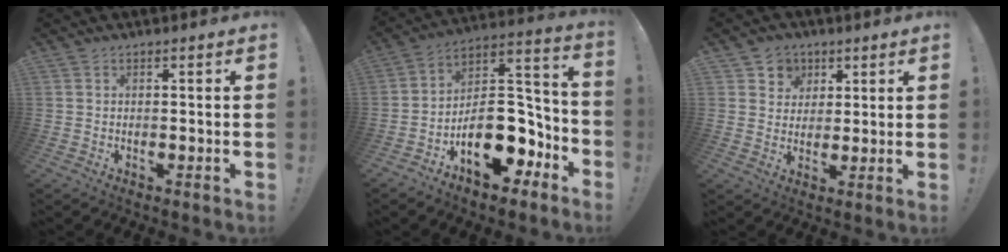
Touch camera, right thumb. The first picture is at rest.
{"total": 19.0, "force": [-8.1, 11.7, 12.6], "torque": [-0.172, 0.048, -0.120]}
{"total": 6.4, "force": [2.8, 5.7, 0.8], "torque": [-0.014, -0.020, 0.053]}